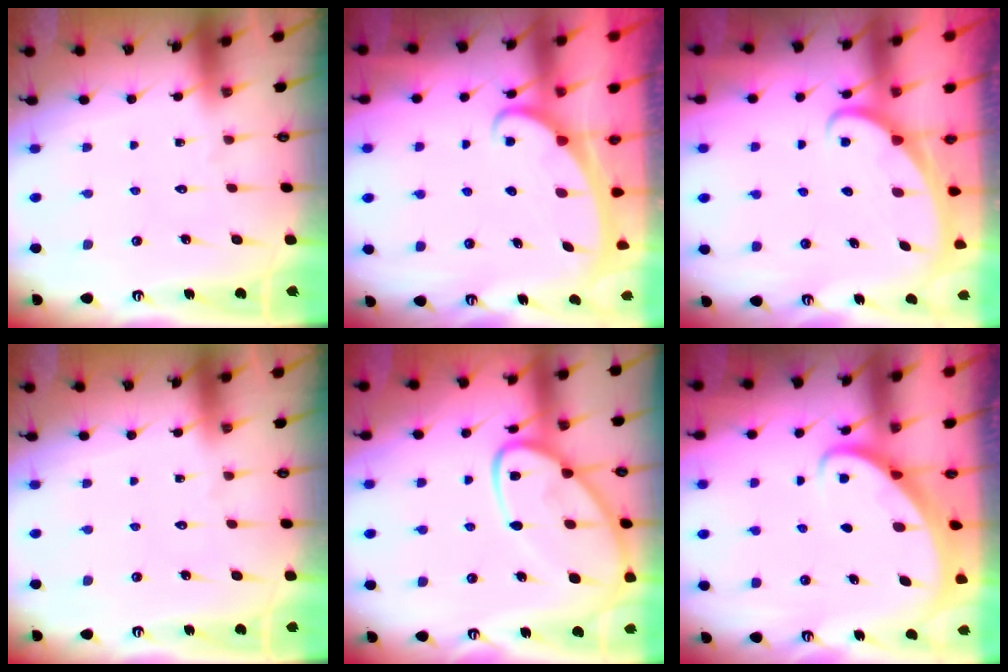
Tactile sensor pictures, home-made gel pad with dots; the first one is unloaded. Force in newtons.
{"total": 2.3, "press": 2.3, "slide": 0.3}
{"total": 2.0, "press": 2.0, "slide": 0.1}
{"total": 0.0}
{"total": 15.6, "press": 15.6, "slide": 1.3}
{"total": 2.4, "press": 2.4, "slide": 0.3}